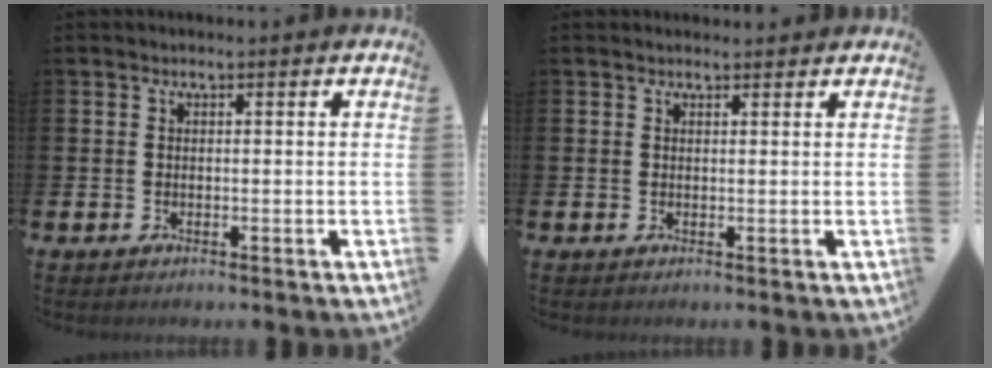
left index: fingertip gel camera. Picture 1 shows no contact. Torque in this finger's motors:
{"motor_torque": [0.37, -1.47, 0.05, 0.00]}